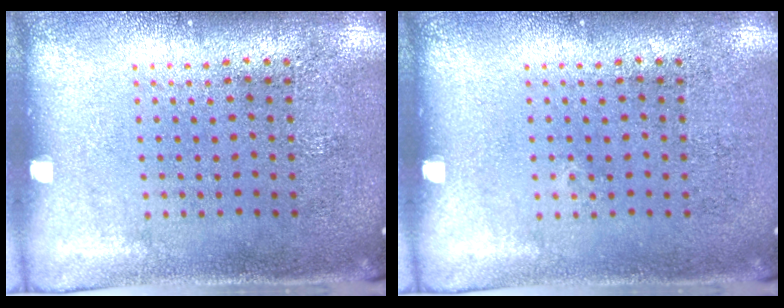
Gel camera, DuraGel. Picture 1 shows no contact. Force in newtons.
{"total": 0.0}